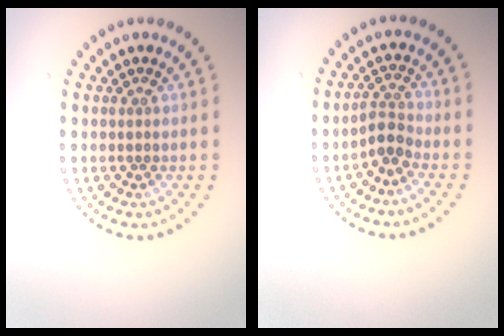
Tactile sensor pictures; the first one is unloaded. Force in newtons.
{"total": 2.0, "press": 1.5, "slide": 1.3}